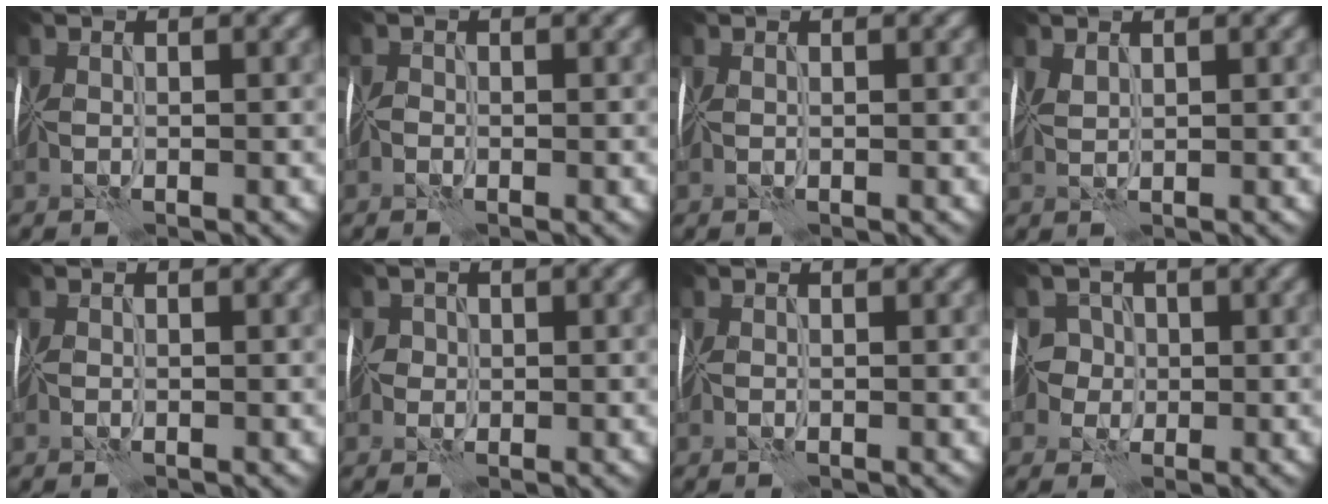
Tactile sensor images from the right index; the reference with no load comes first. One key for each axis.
{"total": 0.7, "fx": -0.6, "fy": 0.2, "fz": -0.3, "tx": 0.002, "ty": 0.002, "tz": -0.014}
{"total": 0.0}
{"total": 0.9, "fx": 0.9, "fy": 0.2, "fz": 0.0, "tx": -0.005, "ty": 0.010, "tz": 0.020}
{"total": 0.0}
{"total": 1.4, "fx": -0.1, "fy": 1.4, "fz": -0.2, "tx": 0.007, "ty": 0.005, "tz": -0.003}
{"total": 0.0}
{"total": 3.5, "fx": -0.4, "fy": 3.4, "fz": 0.4, "tx": 0.013, "ty": 0.032, "tz": -0.029}